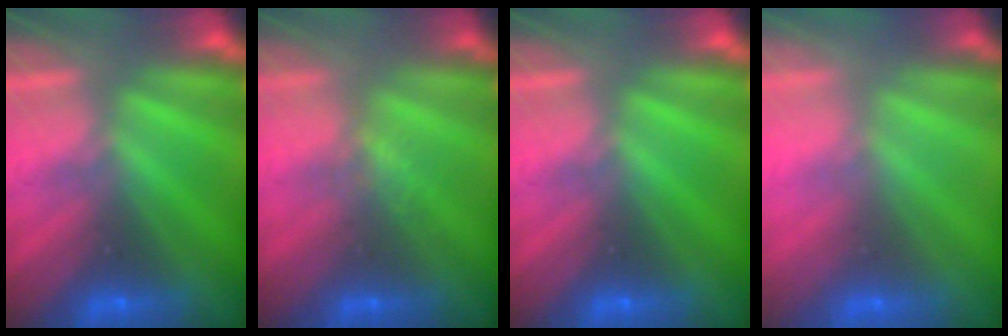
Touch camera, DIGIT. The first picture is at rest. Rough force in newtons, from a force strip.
{"total": 1.2}
{"total": 0.0}
{"total": 3.2}